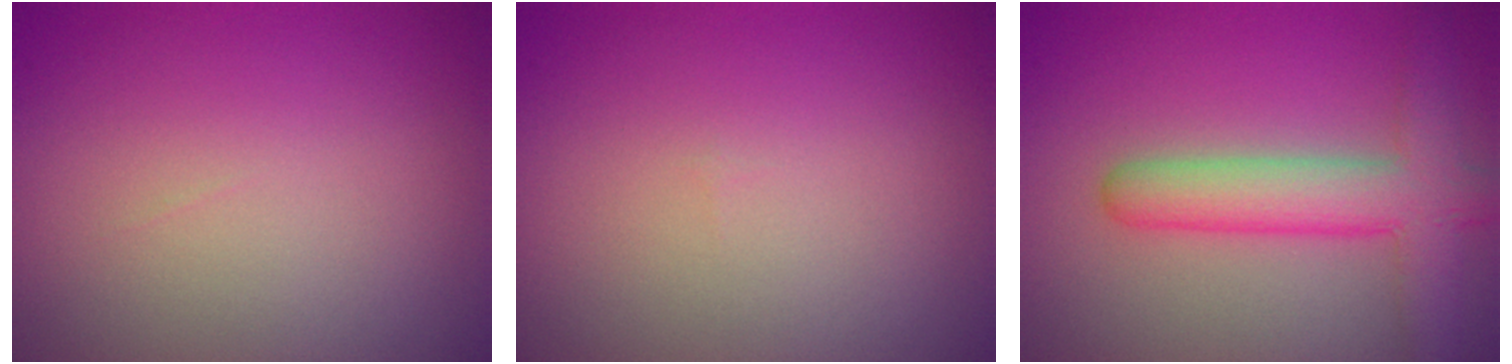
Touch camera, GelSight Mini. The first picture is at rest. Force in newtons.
{"total": 0.0}
{"total": 5.8, "press": 5.8, "slide": 0.3}